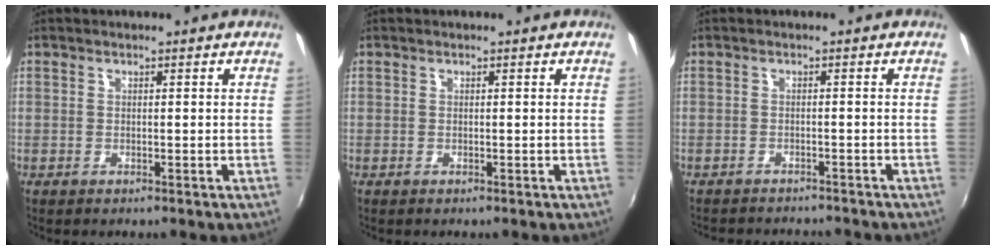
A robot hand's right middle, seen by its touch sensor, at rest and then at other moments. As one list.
[{"total": 0.0}, {"total": 6.1, "force": [-5.7, 1.3, 1.6], "torque": [-0.046, -0.010, -0.082]}]